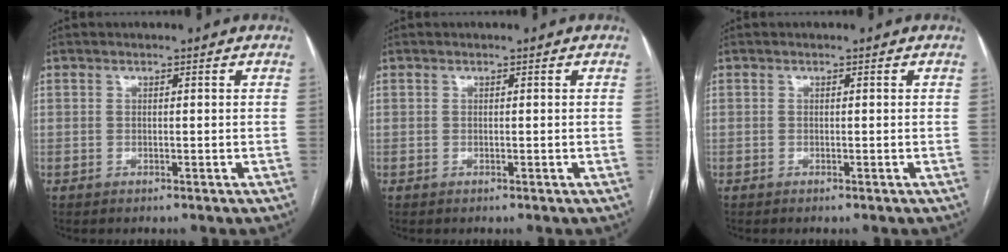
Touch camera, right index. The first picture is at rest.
{"total": 0.0}
{"total": 0.0}